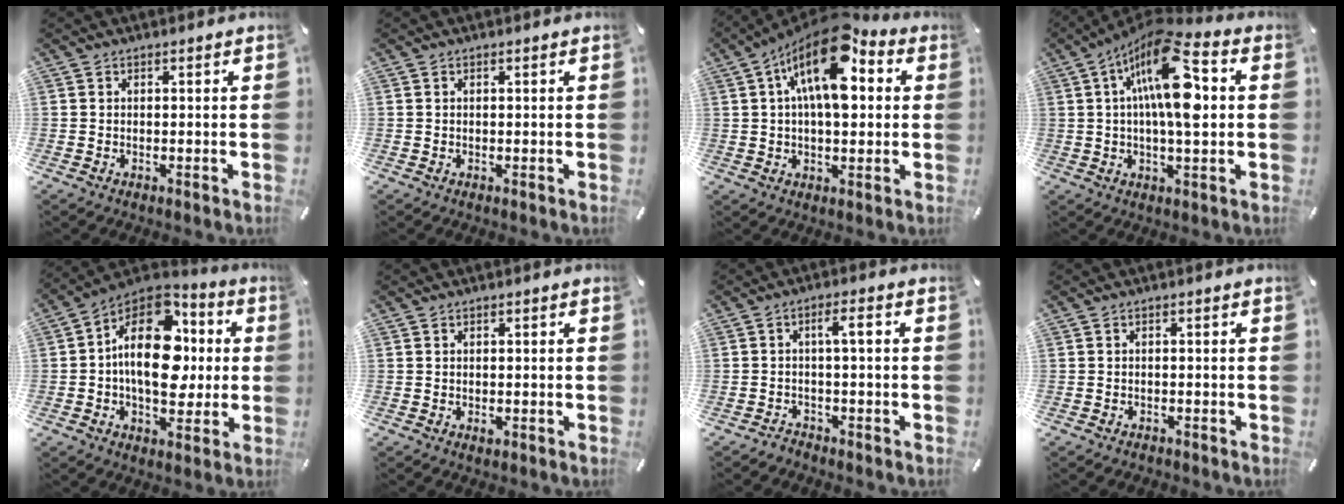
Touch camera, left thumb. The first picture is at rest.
{"total": 0.0}
{"total": 16.0, "force": [6.1, 7.6, 12.7], "torque": [-0.217, -0.024, 0.103]}
{"total": 18.1, "force": [3.9, 6.3, 16.4], "torque": [-0.291, -0.013, 0.056]}
{"total": 21.0, "force": [2.2, 13.6, 15.8], "torque": [-0.265, -0.015, 0.037]}
{"total": 1.3, "force": [-0.4, 0.9, 0.8], "torque": [-0.015, 0.000, -0.007]}
{"total": 3.3, "force": [-0.9, 1.0, 3.0], "torque": [-0.062, 0.017, -0.023]}
{"total": 1.1, "force": [-0.9, 0.6, 0.3], "torque": [-0.008, 0.004, -0.020]}